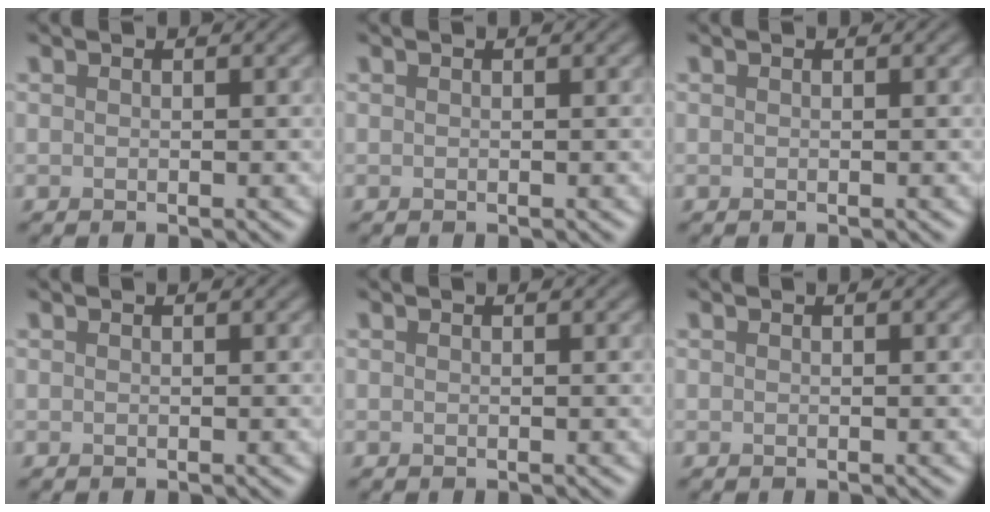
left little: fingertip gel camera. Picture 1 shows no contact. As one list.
[{"total": 0.0}, {"total": 0.0}, {"total": 0.0}, {"total": 0.0}, {"total": 0.0}]